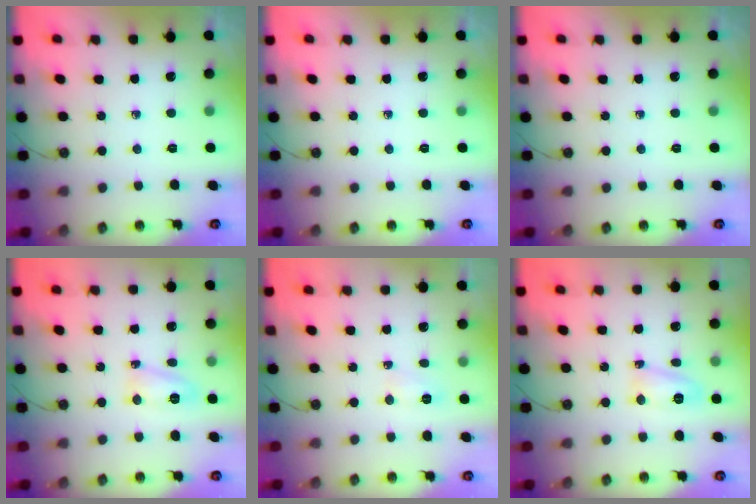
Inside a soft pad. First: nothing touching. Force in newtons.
{"total": 0.0}
{"total": 0.0}
{"total": 9.2, "press": 6.1, "slide": 6.8}
{"total": 3.3, "press": 3.3, "slide": 0.6}
{"total": 6.9, "press": 6.2, "slide": 3.1}